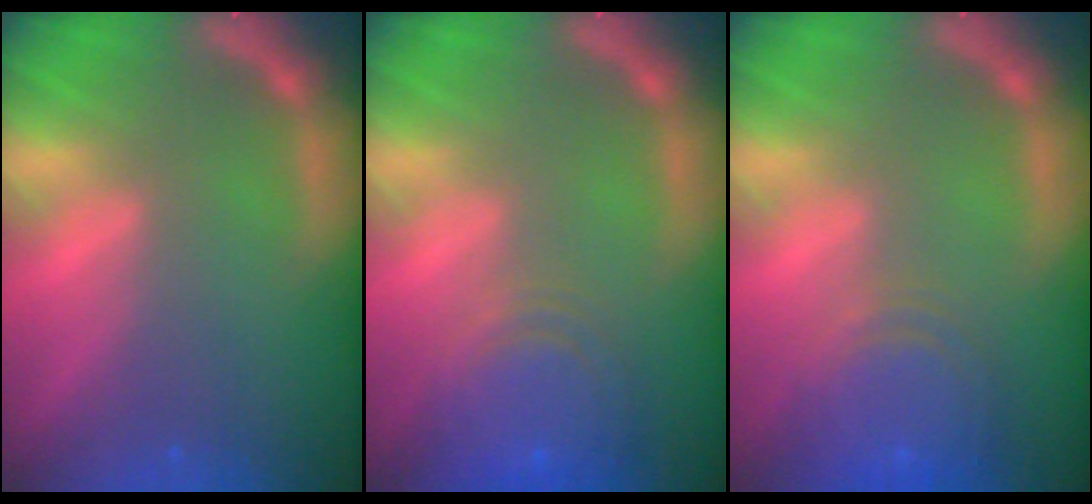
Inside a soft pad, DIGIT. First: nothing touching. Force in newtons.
{"total": 7.5}
{"total": 6.9}